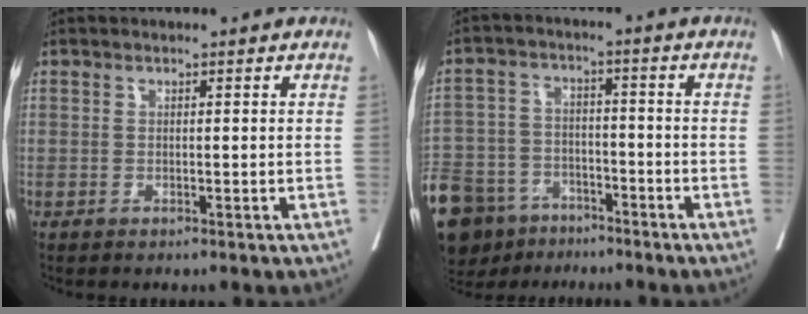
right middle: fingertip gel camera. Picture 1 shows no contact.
{"total": 19.3, "force": [-13.5, 11.2, 8.0], "torque": [-0.229, -0.014, -0.219]}